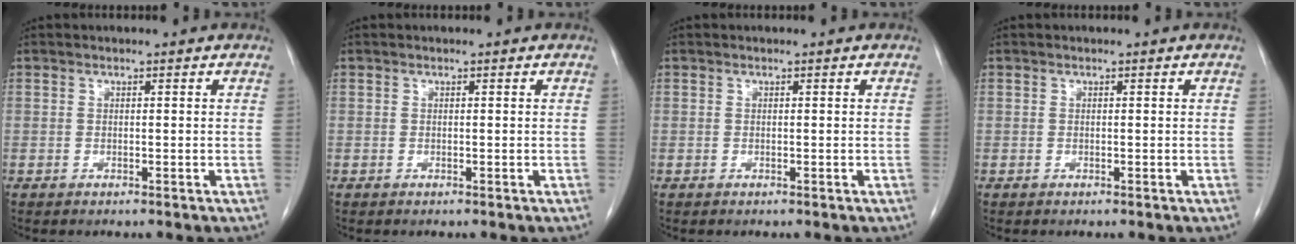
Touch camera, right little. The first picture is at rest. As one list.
[{"total": 0.0}, {"total": 0.0}, {"total": 0.0}]